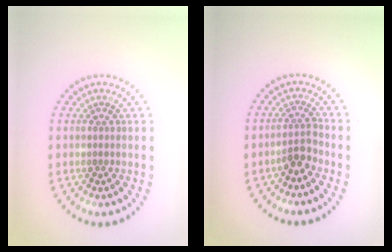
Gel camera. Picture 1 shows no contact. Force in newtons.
{"total": 2.2, "press": 1.7, "slide": 1.4}